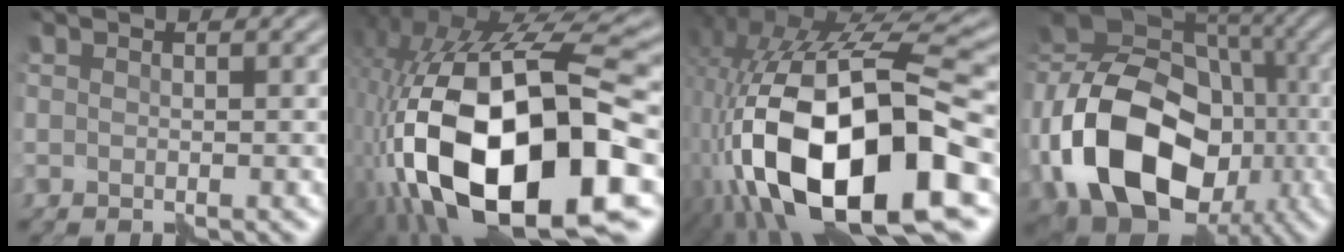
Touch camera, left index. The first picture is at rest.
{"total": 18.3, "force": [-5.3, 8.9, 15.1], "torque": [-0.289, -0.016, -0.086]}
{"total": 16.6, "force": [-6.0, 7.7, 13.4], "torque": [-0.230, -0.016, -0.101]}
{"total": 16.5, "force": [-4.9, 11.8, 10.4], "torque": [-0.214, -0.014, -0.092]}